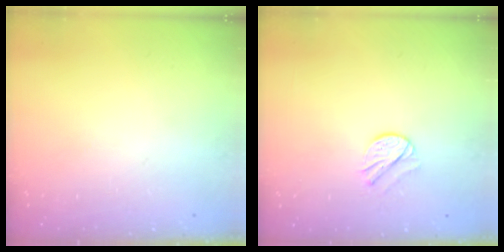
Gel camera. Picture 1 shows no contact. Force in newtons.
{"total": 7.4, "press": 7.4, "slide": 0.6}